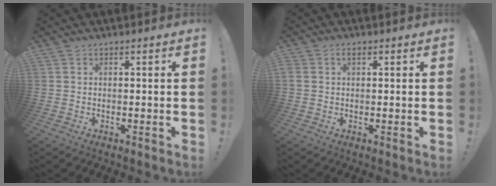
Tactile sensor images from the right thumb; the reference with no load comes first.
{"total": 1.6, "force": [0.7, 1.1, 1.0], "torque": [-0.019, 0.004, 0.012]}